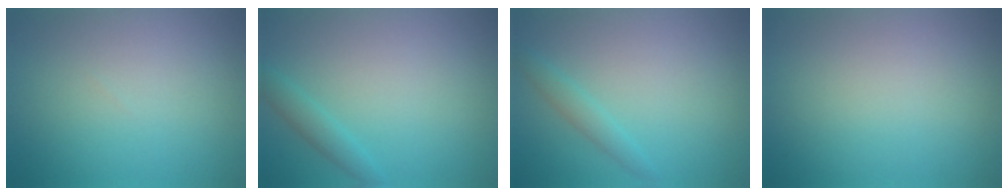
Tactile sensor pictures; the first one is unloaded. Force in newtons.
{"total": 1.5, "press": 1.5, "slide": 0.1}
{"total": 1.5, "press": 1.5, "slide": 0.1}
{"total": 0.0}